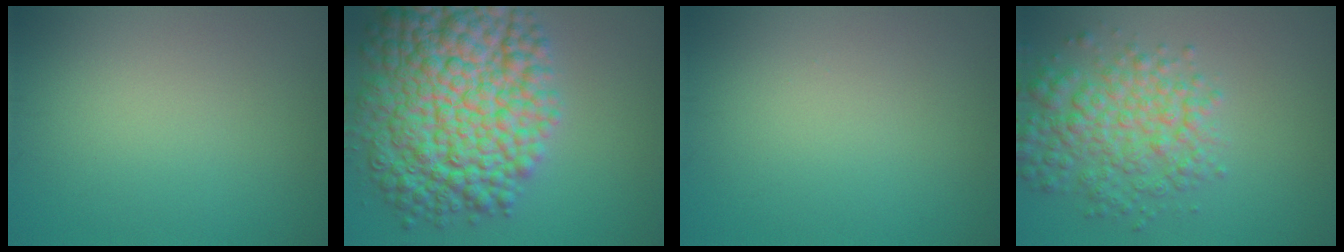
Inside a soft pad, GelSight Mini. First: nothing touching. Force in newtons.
{"total": 14.0, "press": 14.0, "slide": 0.2}
{"total": 0.0}
{"total": 5.5, "press": 5.5, "slide": 0.2}